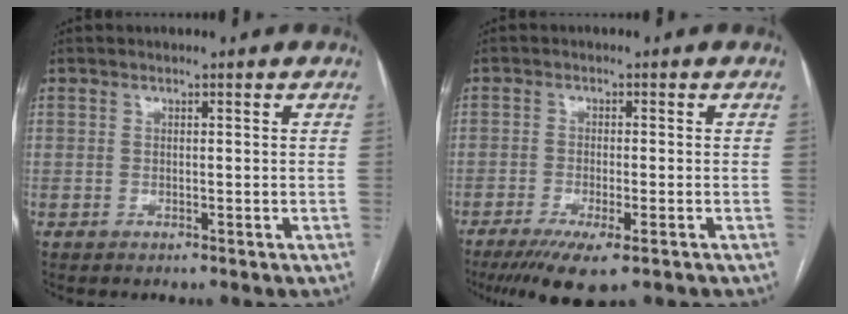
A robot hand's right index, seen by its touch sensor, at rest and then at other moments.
{"total": 8.1, "force": [-5.3, 1.3, 6.0], "torque": [-0.097, -0.021, -0.082]}